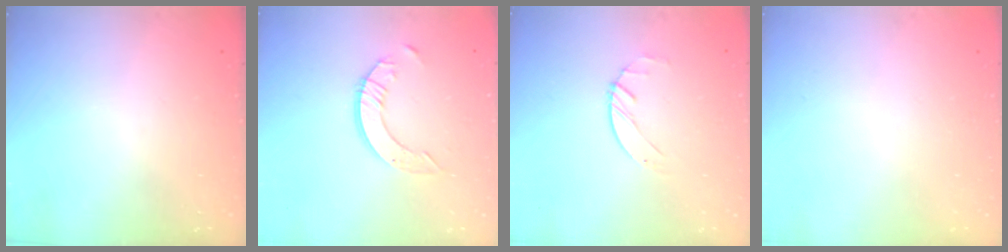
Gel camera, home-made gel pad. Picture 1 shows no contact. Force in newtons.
{"total": 6.1, "press": 6.1, "slide": 0.6}
{"total": 1.2, "press": 1.2, "slide": 0.2}
{"total": 0.0}